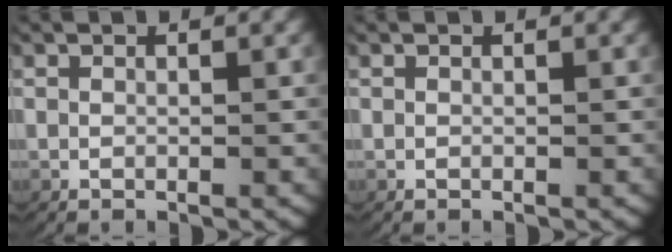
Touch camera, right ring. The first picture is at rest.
{"total": 0.0}